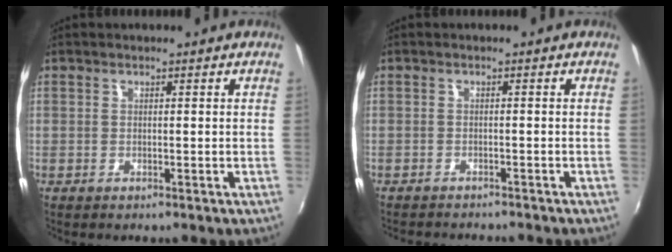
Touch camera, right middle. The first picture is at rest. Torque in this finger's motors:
{"motor_torque": [0.24, -0.36, 0.06, 0.04]}